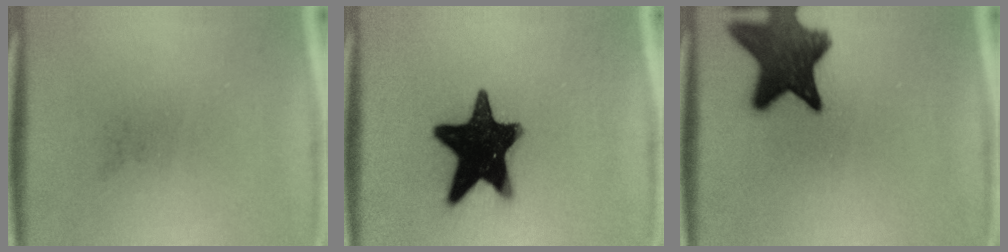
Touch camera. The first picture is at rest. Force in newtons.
{"total": 19.4}
{"total": 12.2}